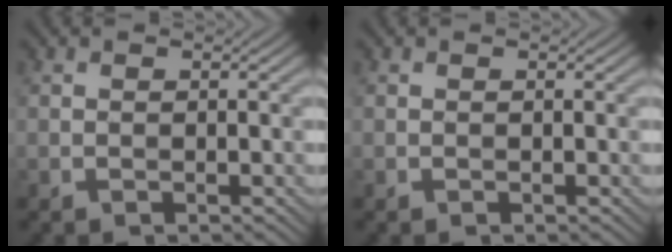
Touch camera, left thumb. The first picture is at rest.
{"total": 0.0}